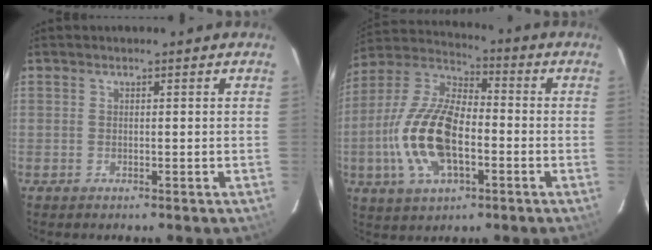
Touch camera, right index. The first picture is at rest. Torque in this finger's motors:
{"motor_torque": [2.14, 0.00, 0.83, 0.17]}